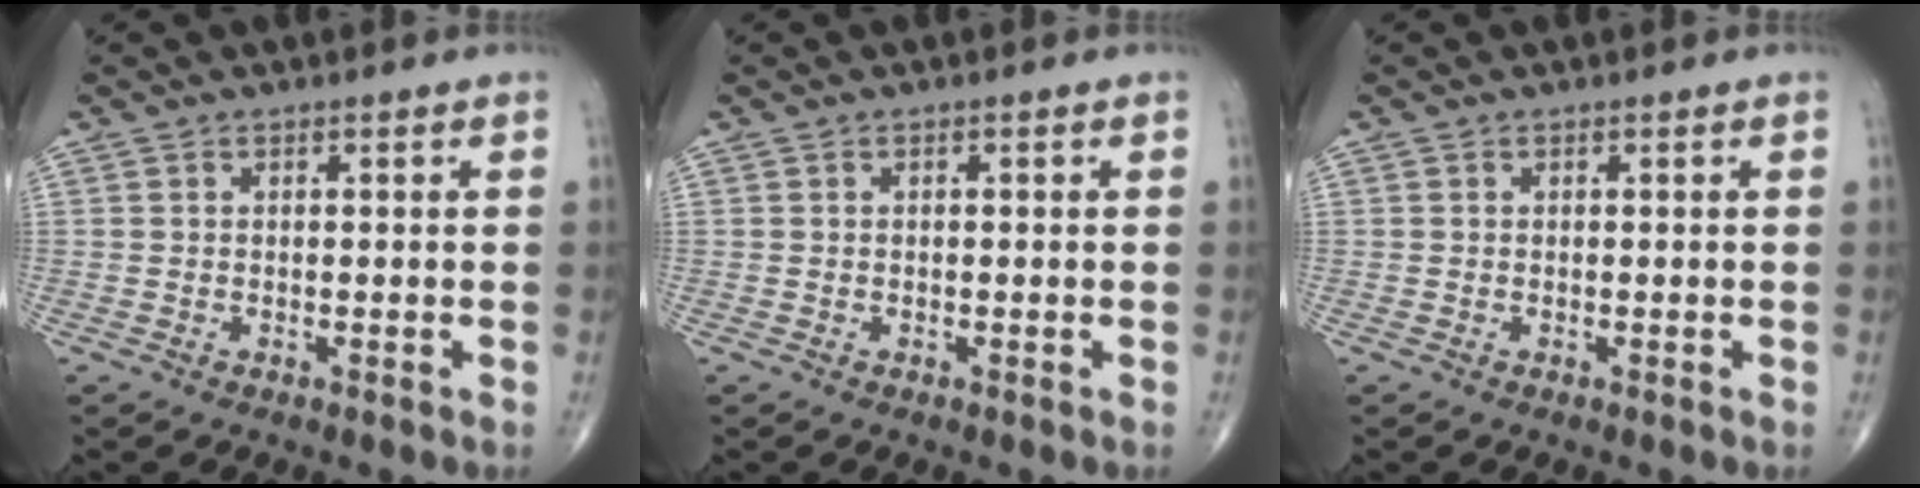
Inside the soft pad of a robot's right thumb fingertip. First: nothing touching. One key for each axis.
{"total": 0.0}
{"total": 0.0}